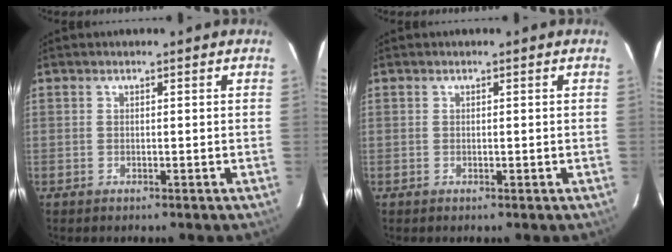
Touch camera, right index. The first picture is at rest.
{"total": 0.0}